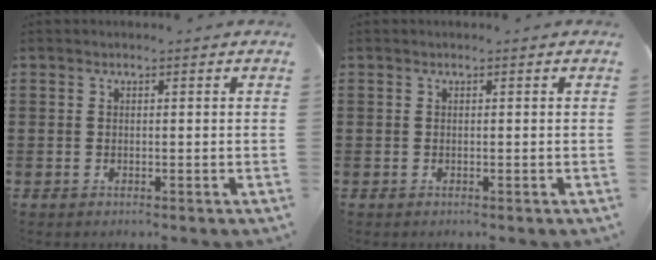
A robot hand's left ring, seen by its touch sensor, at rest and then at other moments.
{"total": 0.0}